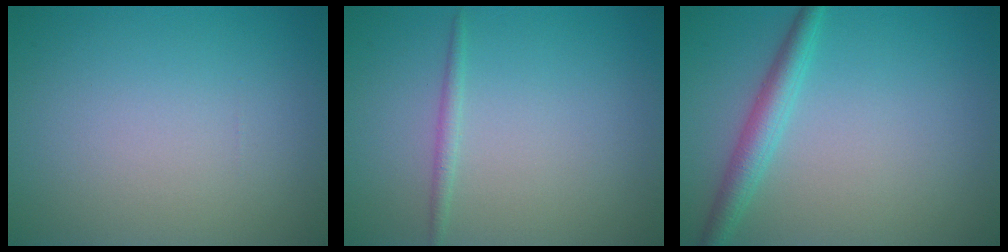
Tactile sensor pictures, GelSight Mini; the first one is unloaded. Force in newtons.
{"total": 1.0, "press": 1.0, "slide": 0.0}
{"total": 2.8, "press": 2.8, "slide": 0.1}